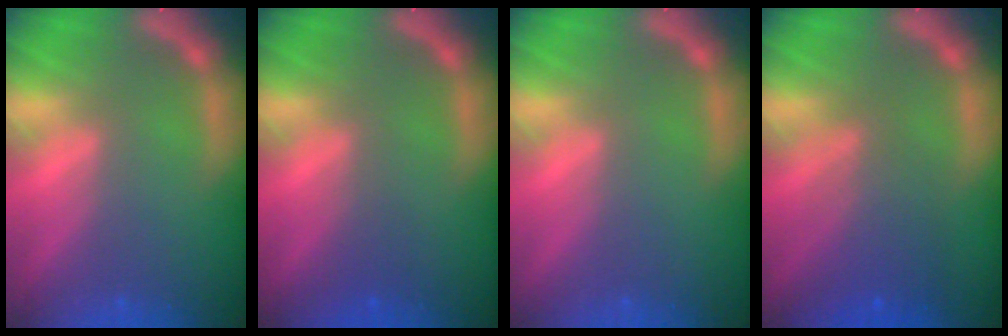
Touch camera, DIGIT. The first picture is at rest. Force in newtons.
{"total": 1.0}
{"total": 0.0}
{"total": 4.6}